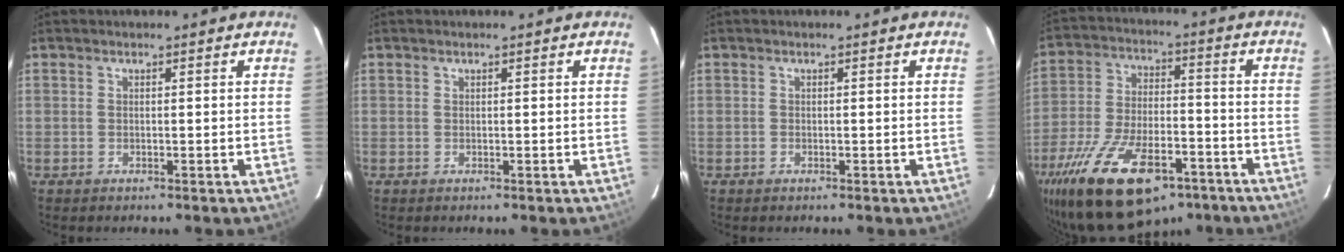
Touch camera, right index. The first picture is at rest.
{"total": 0.0}
{"total": 0.0}
{"total": 25.1, "force": [-16.0, 11.3, 15.7], "torque": [-0.318, -0.030, -0.254]}